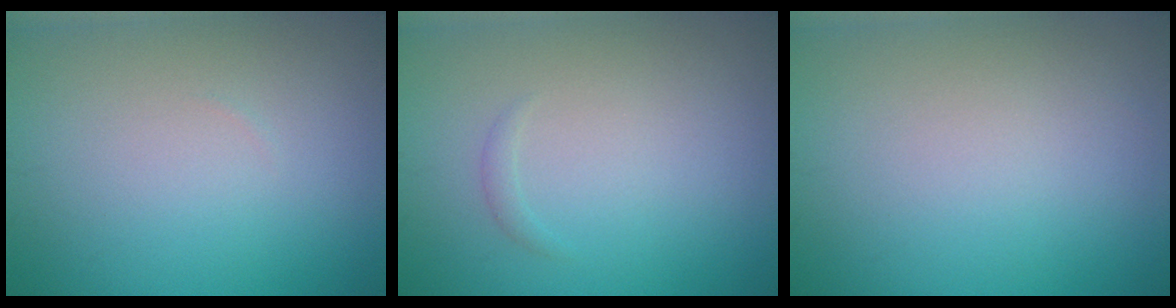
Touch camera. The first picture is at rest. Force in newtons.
{"total": 0.6, "press": 0.6, "slide": 0.1}
{"total": 0.0}